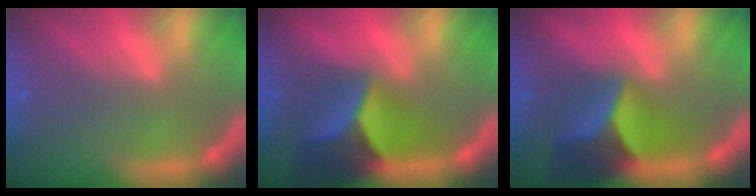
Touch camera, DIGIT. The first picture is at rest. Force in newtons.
{"total": 8.9}
{"total": 7.9}